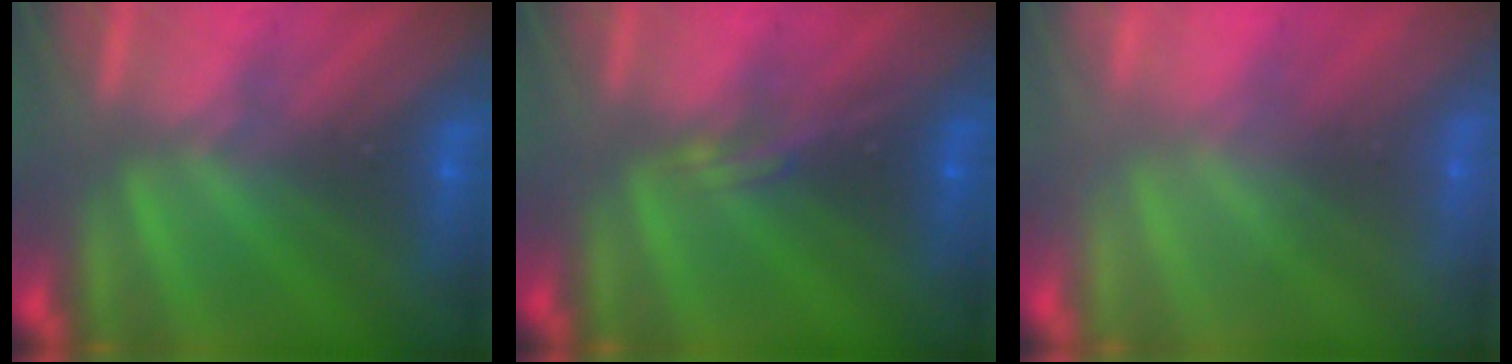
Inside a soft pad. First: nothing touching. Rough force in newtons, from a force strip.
{"total": 2.3}
{"total": 2.2}